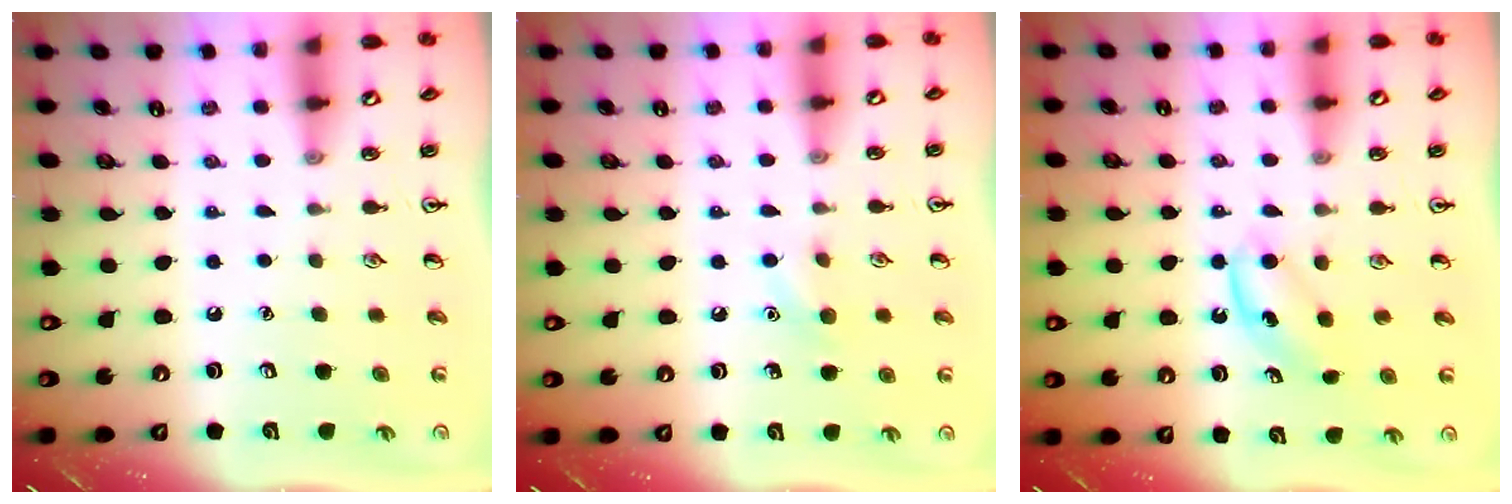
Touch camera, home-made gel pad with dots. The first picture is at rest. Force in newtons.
{"total": 6.0, "press": 5.8, "slide": 1.8}
{"total": 4.8, "press": 4.6, "slide": 1.6}